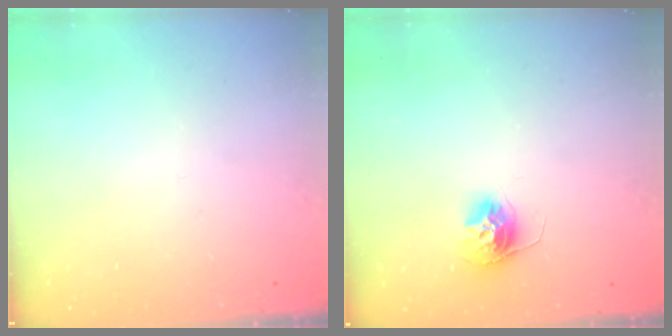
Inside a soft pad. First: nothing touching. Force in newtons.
{"total": 11.4, "press": 11.4, "slide": 1.0}